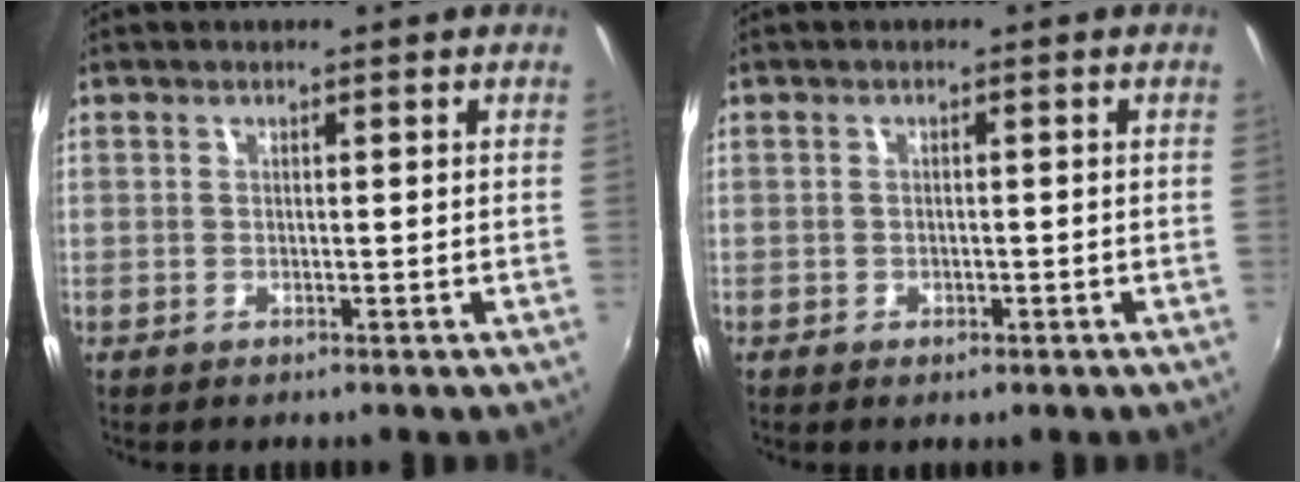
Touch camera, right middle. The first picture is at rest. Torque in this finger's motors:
{"motor_torque": [-0.71, 0.03, -0.05, -0.02]}